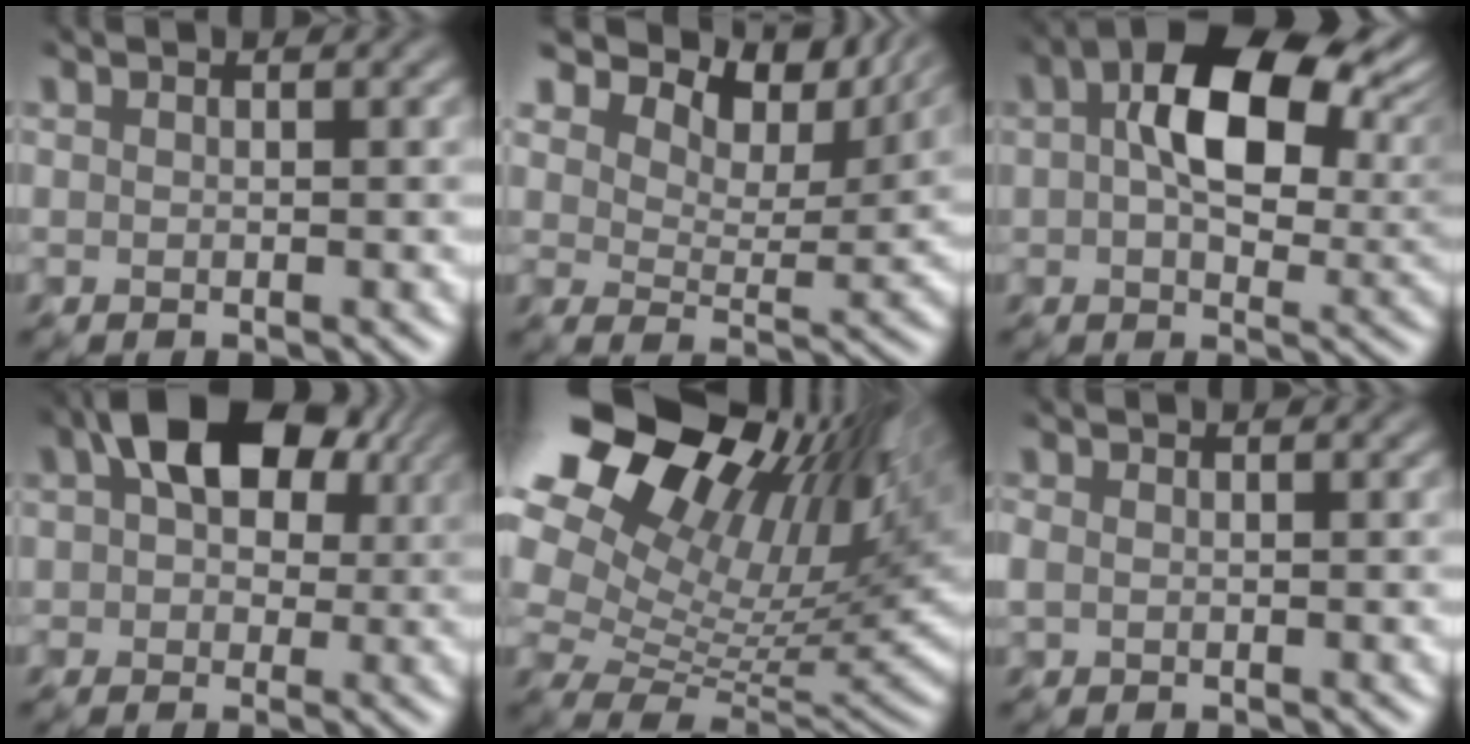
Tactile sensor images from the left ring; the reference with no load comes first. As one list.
[{"total": 11.7, "force": [8.9, 5.2, 5.5], "torque": [-0.103, -0.003, 0.126]}, {"total": 11.2, "force": [3.0, 6.4, 8.7], "torque": [-0.141, 0.006, 0.045]}, {"total": 9.0, "force": [3.3, 5.7, 6.1], "torque": [-0.098, 0.020, 0.040]}, {"total": 18.0, "force": [10.3, 8.9, 11.9], "torque": [-0.213, 0.041, 0.169]}, {"total": 0.7, "force": [-0.1, 0.6, 0.4], "torque": [-0.011, -0.003, -0.002]}]